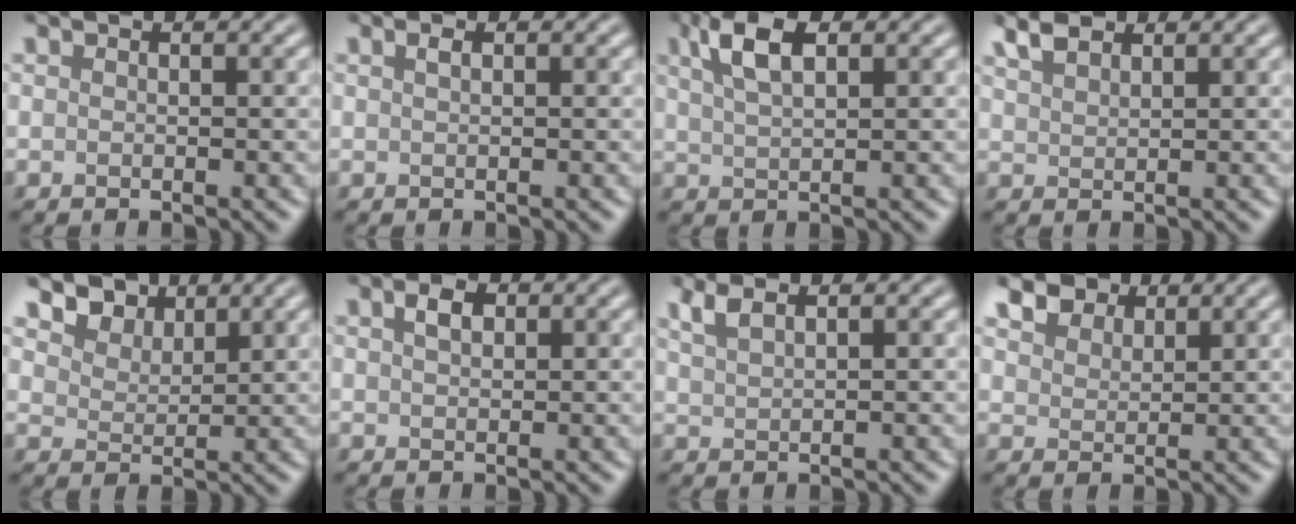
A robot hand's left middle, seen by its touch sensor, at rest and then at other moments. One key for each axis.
{"total": 0.7, "fx": 0.3, "fy": 0.2, "fz": 0.6, "tx": -0.014, "ty": 0.000, "tz": 0.005}
{"total": 4.3, "fx": 2.1, "fy": 1.7, "fz": 3.3, "tx": -0.070, "ty": 0.008, "tz": 0.037}
{"total": 2.7, "fx": 2.1, "fy": 1.1, "fz": 1.4, "tx": -0.034, "ty": 0.010, "tz": 0.044}
{"total": 3.3, "fx": 2.7, "fy": 1.8, "fz": 0.9, "tx": -0.036, "ty": -0.007, "tz": 0.055}
{"total": 1.7, "fx": 0.7, "fy": 1.0, "fz": 1.2, "tx": -0.026, "ty": 0.004, "tz": 0.013}
{"total": 2.0, "fx": 1.5, "fy": 0.5, "fz": 1.2, "tx": -0.029, "ty": 0.004, "tz": 0.034}
{"total": 5.1, "fx": 3.9, "fy": 2.6, "fz": 2.0, "tx": -0.057, "ty": 0.004, "tz": 0.066}